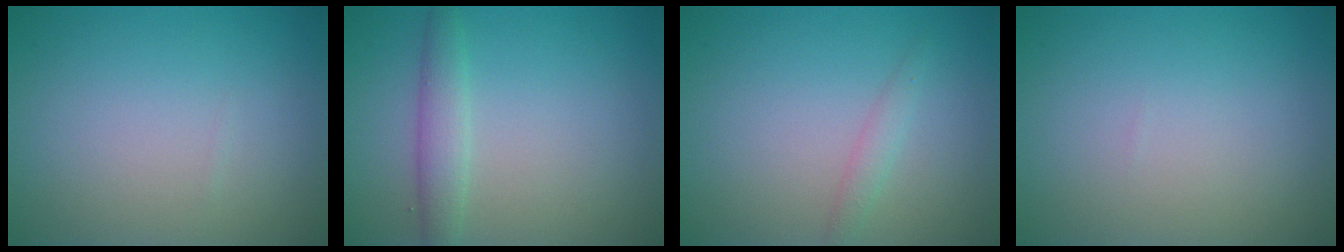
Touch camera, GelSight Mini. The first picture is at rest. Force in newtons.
{"total": 2.4, "press": 2.4, "slide": 0.1}
{"total": 1.2, "press": 1.2, "slide": 0.1}
{"total": 0.0}